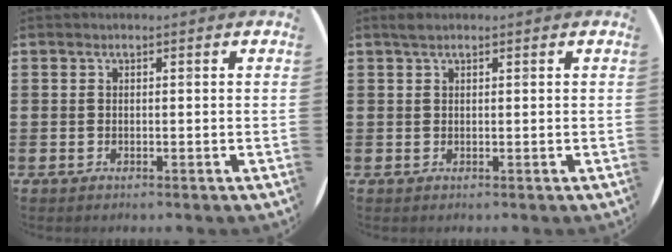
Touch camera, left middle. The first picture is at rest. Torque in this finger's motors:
{"motor_torque": [0.39, -0.39, 0.01, 0.00]}